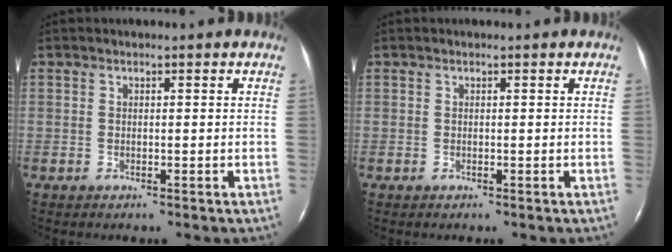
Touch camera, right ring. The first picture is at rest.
{"total": 0.0}